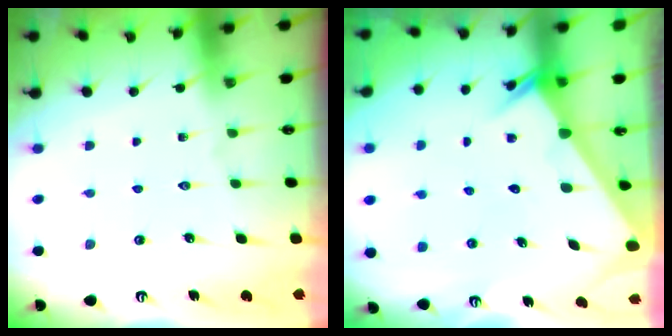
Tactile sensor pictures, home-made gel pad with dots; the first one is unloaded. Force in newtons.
{"total": 2.6, "press": 2.6, "slide": 0.0}